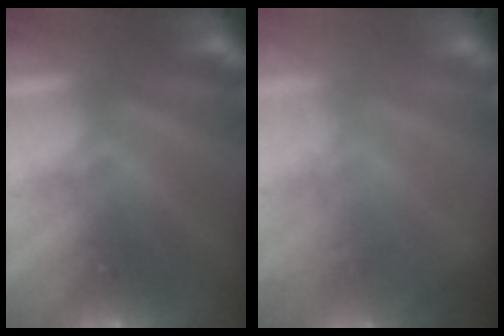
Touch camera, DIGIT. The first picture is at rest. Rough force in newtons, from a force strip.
{"total": 2.7}